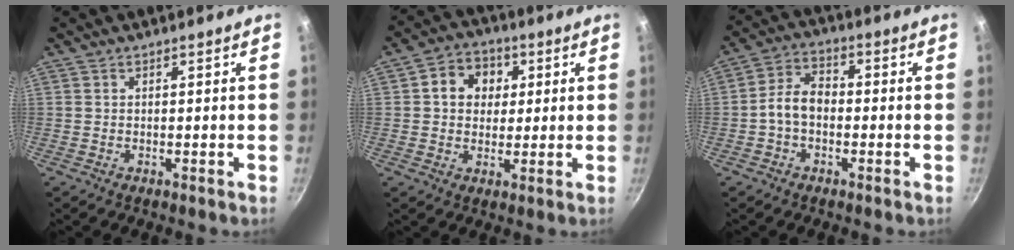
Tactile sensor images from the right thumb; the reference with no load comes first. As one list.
[{"total": 8.3, "force": [2.1, 6.9, 4.1], "torque": [-0.036, 0.003, 0.022]}, {"total": 6.4, "force": [-1.2, 4.3, 4.5], "torque": [-0.069, 0.029, -0.034]}]